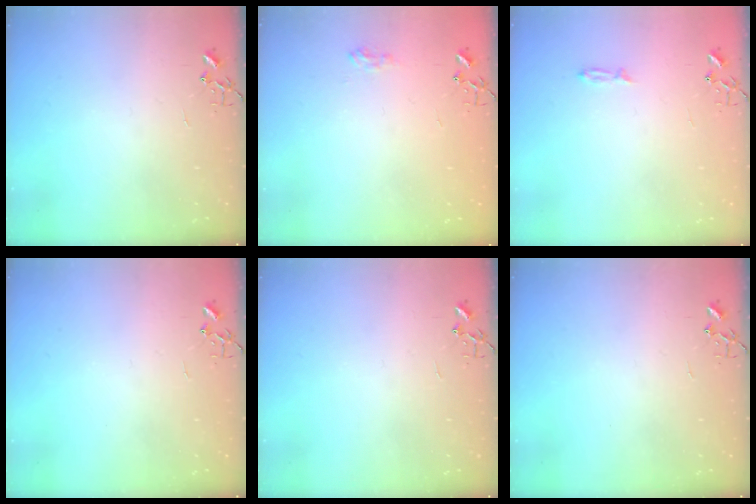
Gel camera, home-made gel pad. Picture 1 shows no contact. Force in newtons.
{"total": 7.8, "press": 7.8, "slide": 0.3}
{"total": 3.1, "press": 3.1, "slide": 0.4}
{"total": 0.0}
{"total": 0.0}
{"total": 0.0}